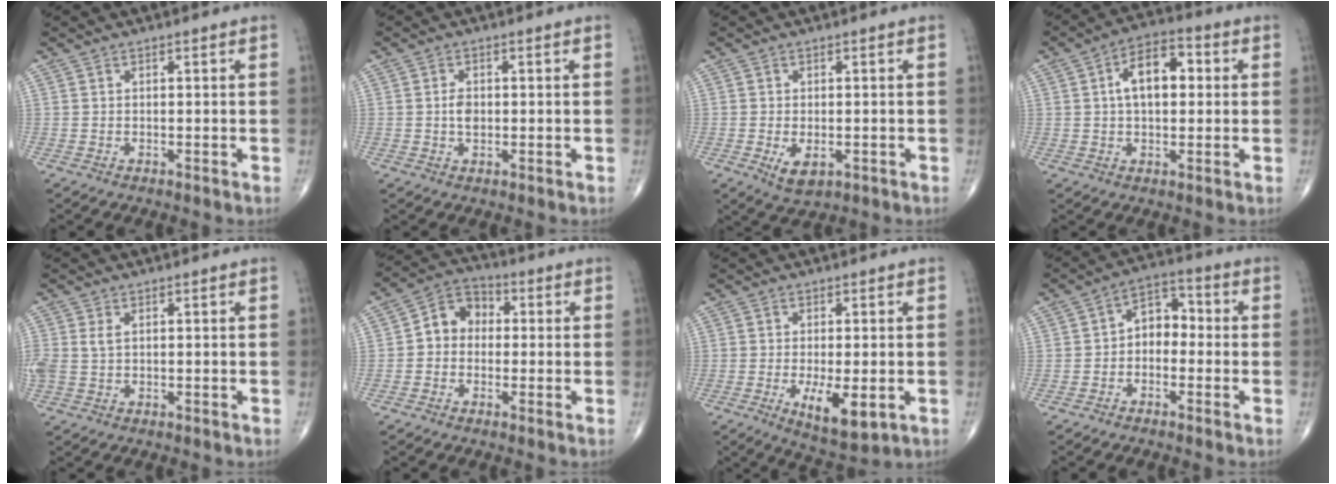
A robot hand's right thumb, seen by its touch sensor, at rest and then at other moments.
{"total": 2.6, "force": [-0.1, 1.6, 2.0], "torque": [-0.032, 0.001, -0.003]}
{"total": 4.4, "force": [-1.3, 2.5, 3.4], "torque": [-0.050, -0.005, -0.013]}
{"total": 10.1, "force": [1.7, 5.7, 8.2], "torque": [-0.120, 0.022, 0.020]}
{"total": 3.2, "force": [0.6, 1.9, 2.4], "torque": [-0.074, 0.010, 0.017]}
{"total": 7.3, "force": [0.0, 6.0, 4.2], "torque": [-0.045, 0.029, -0.016]}
{"total": 8.3, "force": [-2.2, 3.2, 7.4], "torque": [-0.115, -0.019, -0.027]}
{"total": 6.6, "force": [-0.8, 4.7, 4.6], "torque": [-0.045, 0.033, -0.032]}